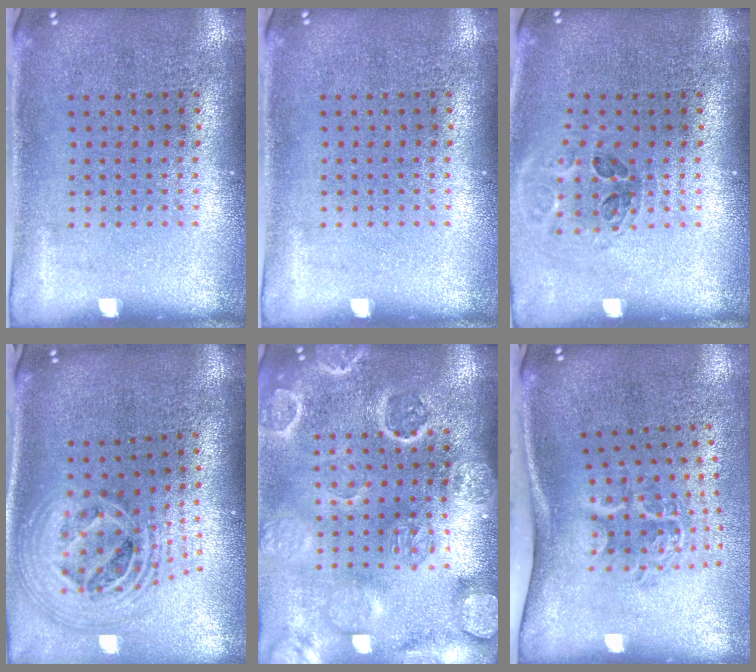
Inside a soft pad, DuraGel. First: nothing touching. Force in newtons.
{"total": 0.0}
{"total": 1.0, "press": 1.0, "slide": 0.1}
{"total": 2.5, "press": 1.8, "slide": 1.8}
{"total": 3.7, "press": 3.3, "slide": 1.7}
{"total": 2.1, "press": 1.4, "slide": 1.6}